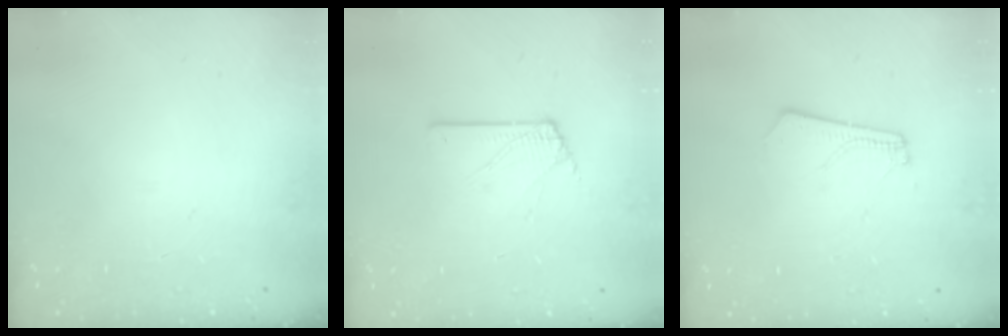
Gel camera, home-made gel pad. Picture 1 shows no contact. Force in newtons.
{"total": 2.6, "press": 2.6, "slide": 0.2}
{"total": 2.7, "press": 2.7, "slide": 0.4}